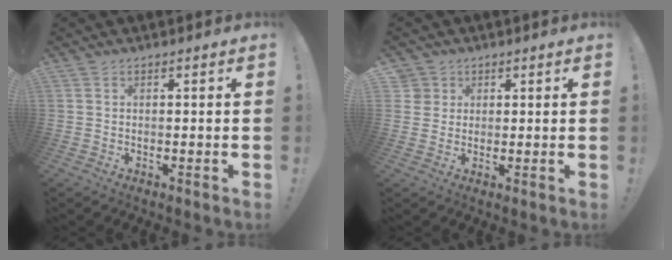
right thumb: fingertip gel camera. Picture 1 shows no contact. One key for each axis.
{"total": 3.4, "fx": 1.5, "fy": 3.0, "fz": 0.4, "tx": -0.006, "ty": -0.002, "tz": 0.028}